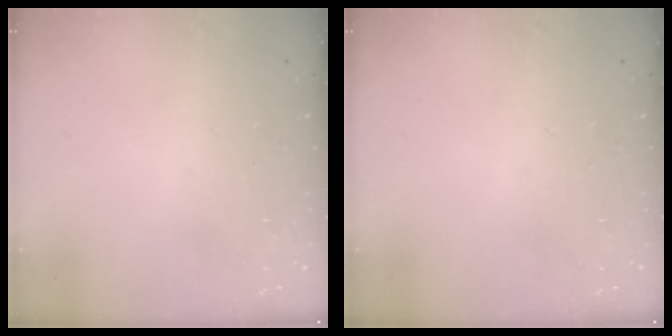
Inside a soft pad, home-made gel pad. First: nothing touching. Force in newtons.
{"total": 0.0}